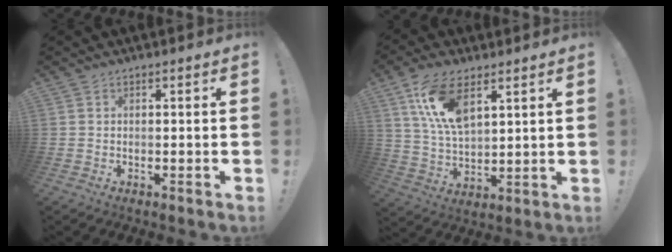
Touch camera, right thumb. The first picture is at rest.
{"total": 13.4, "force": [7.2, 6.2, 9.4], "torque": [-0.193, -0.020, 0.133]}